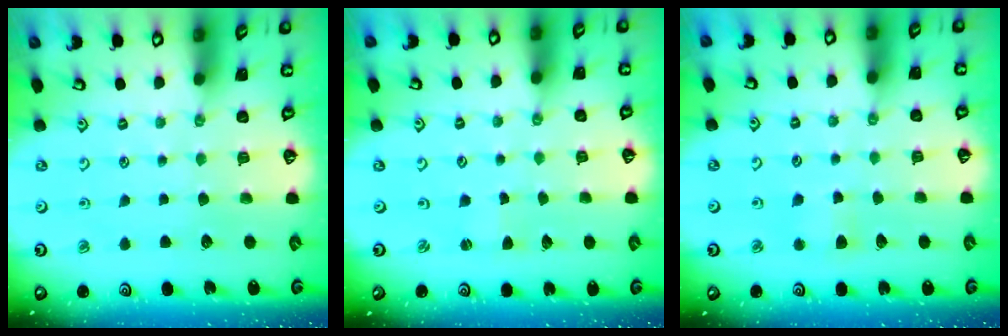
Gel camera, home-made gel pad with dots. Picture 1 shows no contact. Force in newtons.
{"total": 0.9, "press": 0.9, "slide": 0.2}
{"total": 4.8, "press": 4.8, "slide": 0.5}